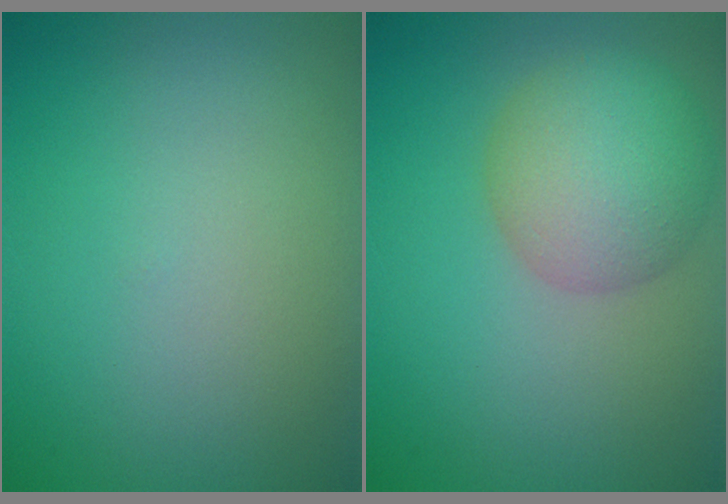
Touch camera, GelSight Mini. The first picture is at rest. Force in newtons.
{"total": 5.9, "press": 5.9, "slide": 0.3}